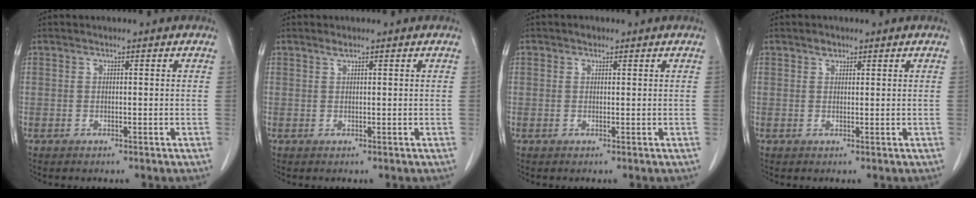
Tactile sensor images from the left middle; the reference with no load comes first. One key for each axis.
{"total": 0.6, "fx": 0.5, "fy": 0.0, "fz": 0.4, "tx": -0.010, "ty": 0.000, "tz": 0.011}
{"total": 0.8, "fx": 0.5, "fy": 0.6, "fz": 0.2, "tx": -0.003, "ty": 0.006, "tz": 0.006}
{"total": 1.0, "fx": 0.7, "fy": 0.6, "fz": 0.3, "tx": -0.005, "ty": -0.002, "tz": 0.010}